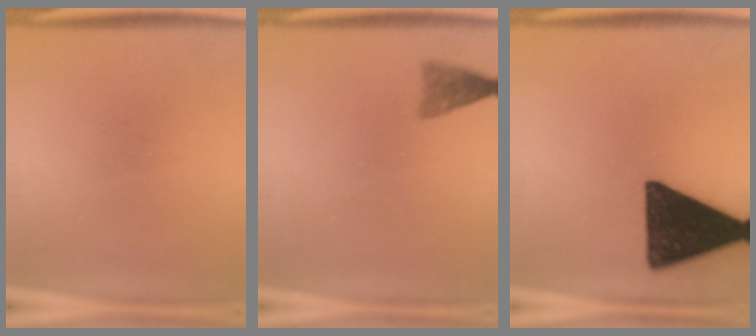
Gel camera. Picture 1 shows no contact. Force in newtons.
{"total": 2.4}
{"total": 17.6}